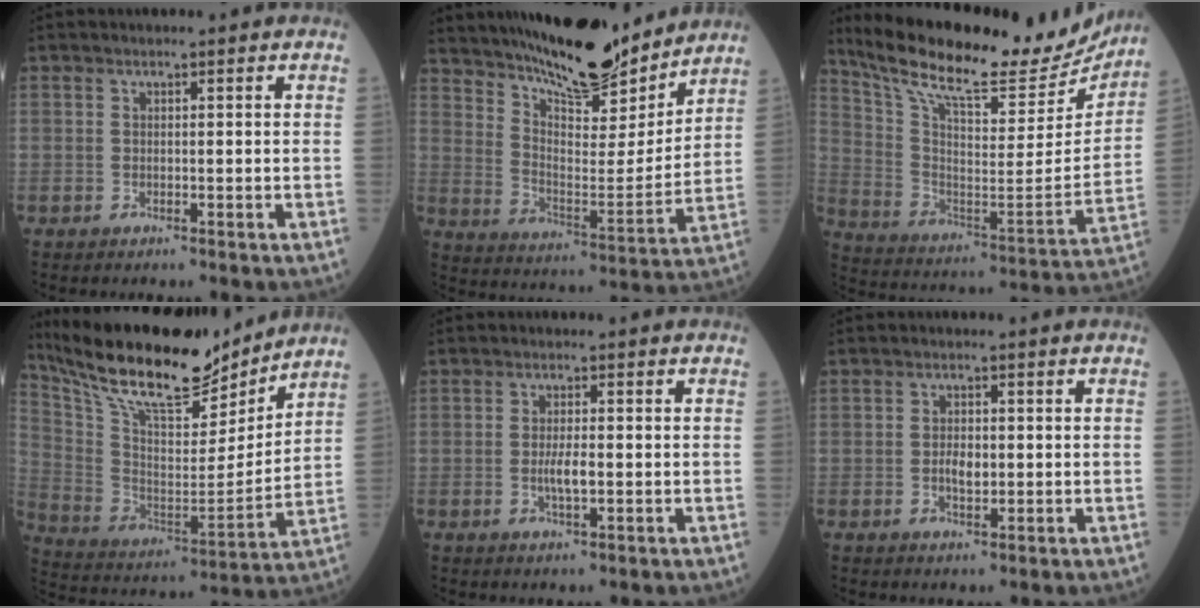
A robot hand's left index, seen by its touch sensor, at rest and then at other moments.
{"total": 17.7, "force": [15.3, 3.3, 8.1], "torque": [-0.133, -0.017, 0.247]}
{"total": 27.0, "force": [23.8, 5.5, 11.3], "torque": [-0.196, -0.039, 0.346]}
{"total": 21.4, "force": [18.3, 4.5, 10.2], "torque": [-0.196, 0.001, 0.320]}
{"total": 3.0, "force": [-0.5, 0.7, 2.9], "torque": [-0.060, -0.002, -0.008]}
{"total": 2.7, "force": [-0.3, 1.3, 2.3], "torque": [-0.045, 0.001, -0.004]}